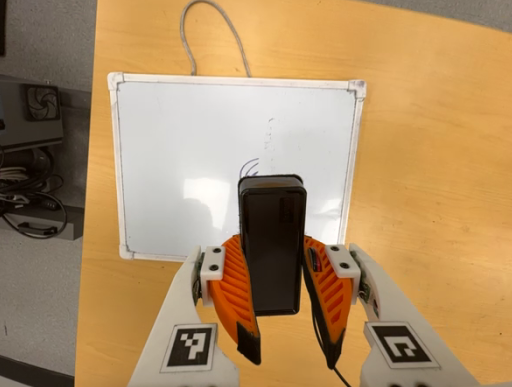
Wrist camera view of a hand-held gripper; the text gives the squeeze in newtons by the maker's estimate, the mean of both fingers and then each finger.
{"total": 9.0, "left": 7.8, "right": 10.1}